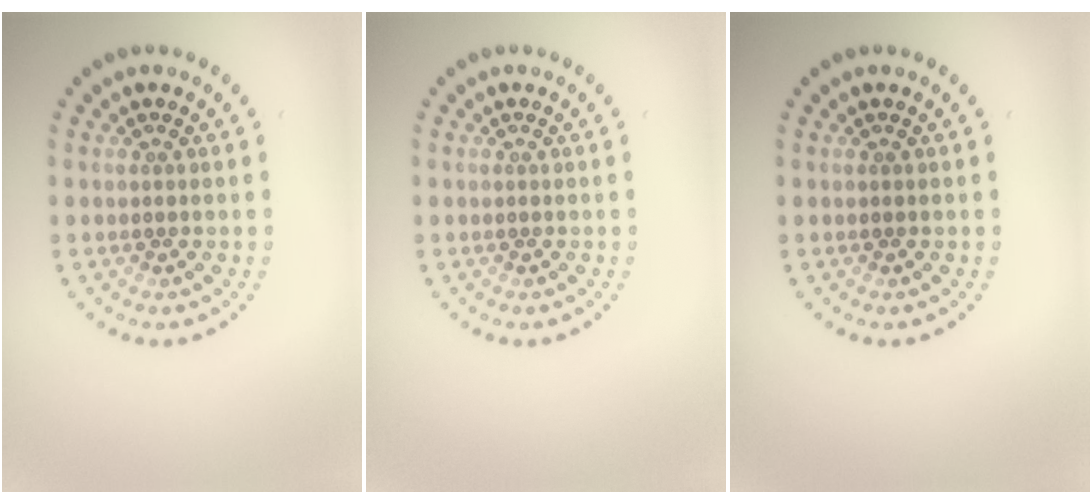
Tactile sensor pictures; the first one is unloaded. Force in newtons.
{"total": 0.0}
{"total": 0.0}